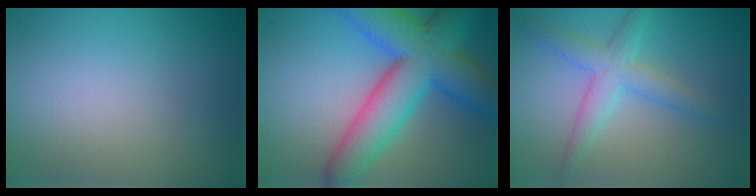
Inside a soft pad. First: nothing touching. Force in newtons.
{"total": 10.3, "press": 10.3, "slide": 0.3}
{"total": 3.2, "press": 3.2, "slide": 0.1}